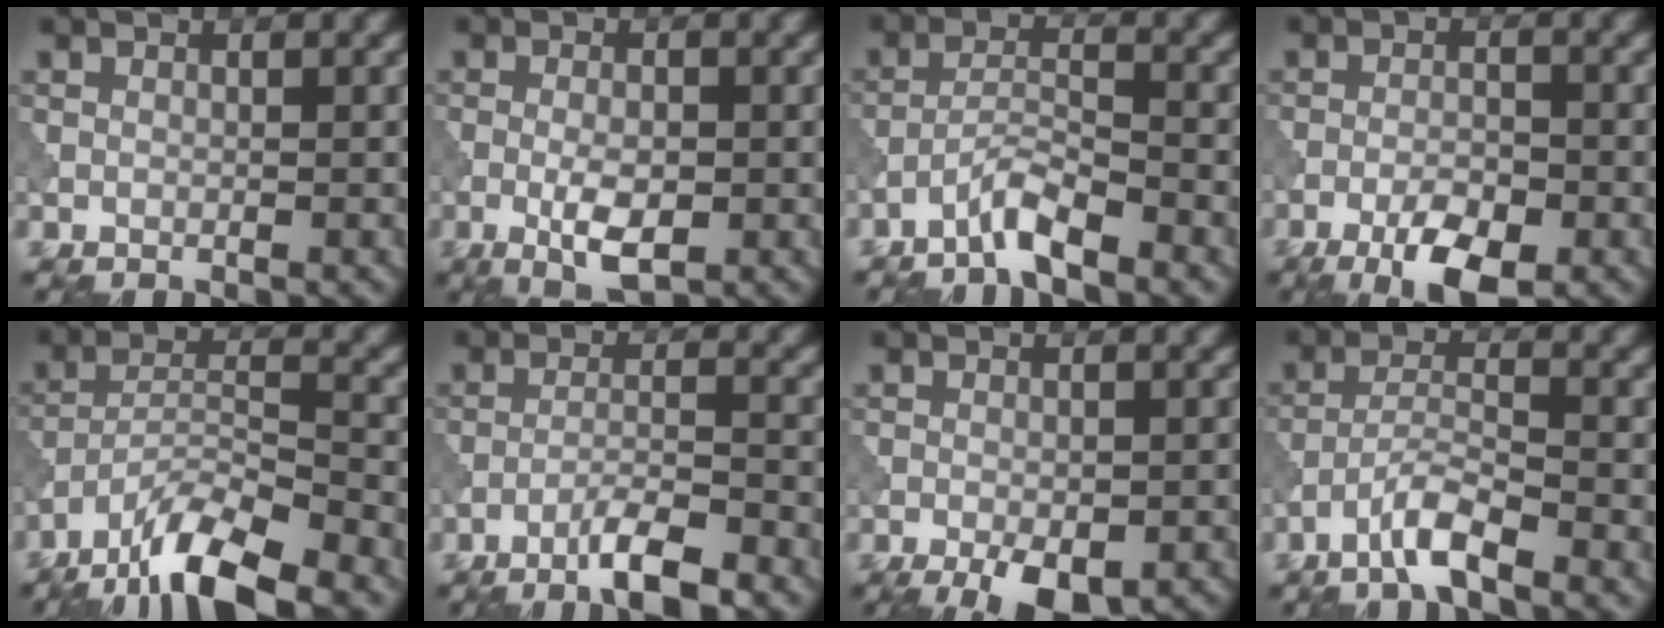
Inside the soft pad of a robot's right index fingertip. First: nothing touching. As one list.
[{"total": 3.7, "force": [-1.0, 1.5, 3.2], "torque": [-0.060, -0.003, -0.019]}, {"total": 3.1, "force": [-2.5, 0.3, 1.8], "torque": [-0.035, 0.011, -0.056]}, {"total": 5.4, "force": [-3.1, 1.9, 4.0], "torque": [-0.069, 0.001, -0.054]}, {"total": 9.1, "force": [-6.9, 2.1, 5.5], "torque": [-0.094, 0.005, -0.129]}, {"total": 4.9, "force": [-3.4, 0.5, 3.5], "torque": [-0.061, 0.008, -0.064]}, {"total": 6.0, "force": [-3.5, 2.3, 4.3], "torque": [-0.057, -0.002, -0.049]}, {"total": 3.6, "force": [-2.6, 0.4, 2.5], "torque": [-0.048, 0.010, -0.059]}]